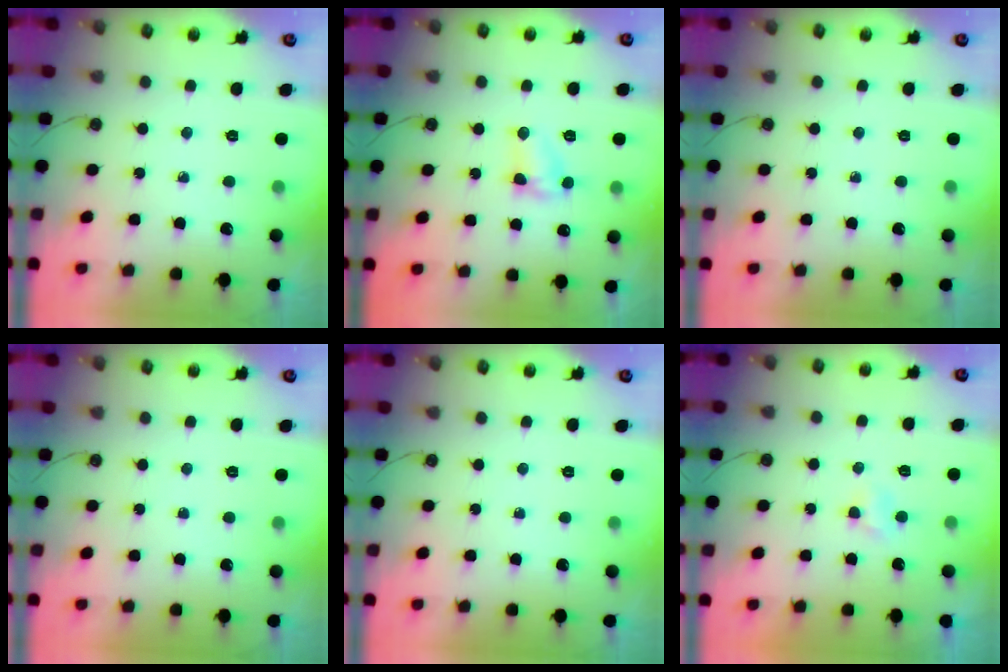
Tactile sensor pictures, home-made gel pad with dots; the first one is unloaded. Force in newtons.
{"total": 5.1, "press": 5.1, "slide": 0.5}
{"total": 0.0}
{"total": 0.0}
{"total": 0.0}
{"total": 2.2, "press": 2.2, "slide": 0.3}